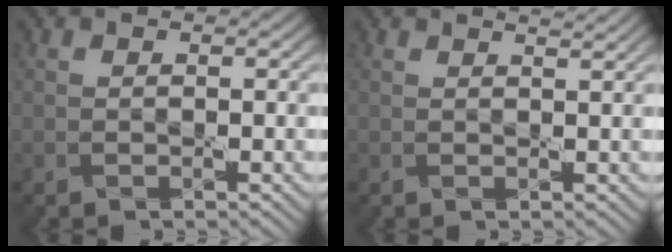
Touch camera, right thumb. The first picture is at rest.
{"total": 1.5, "force": [1.3, 0.1, 0.6], "torque": [-0.015, -0.004, 0.013]}